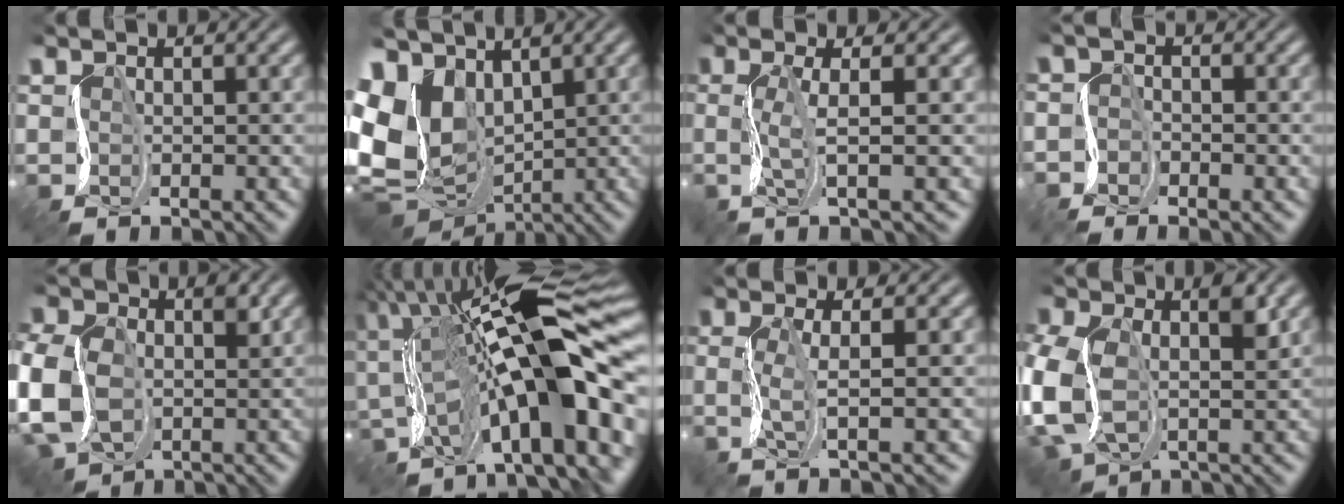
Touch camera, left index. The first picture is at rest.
{"total": 12.0, "force": [-1.4, 8.8, 8.0], "torque": [-0.169, -0.042, 0.021]}
{"total": 3.1, "force": [-1.1, -0.6, 2.8], "torque": [-0.040, -0.008, -0.023]}
{"total": 2.6, "force": [-2.5, -0.2, -0.8], "torque": [0.025, -0.014, -0.044]}
{"total": 8.1, "force": [-3.0, 5.7, 5.0], "torque": [-0.126, -0.035, -0.052]}
{"total": 15.1, "force": [-1.8, 4.6, 14.2], "torque": [-0.212, -0.002, -0.032]}
{"total": 2.8, "force": [-1.1, -0.6, 2.5], "torque": [-0.035, -0.010, -0.022]}
{"total": 8.8, "force": [-2.5, 5.4, 6.5], "torque": [-0.170, -0.039, -0.039]}